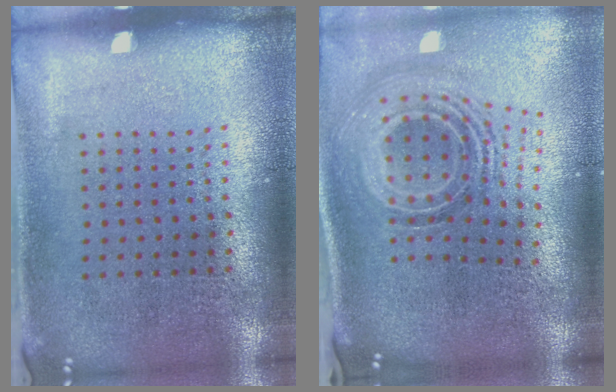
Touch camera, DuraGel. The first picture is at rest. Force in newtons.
{"total": 2.0, "press": 1.5, "slide": 1.3}